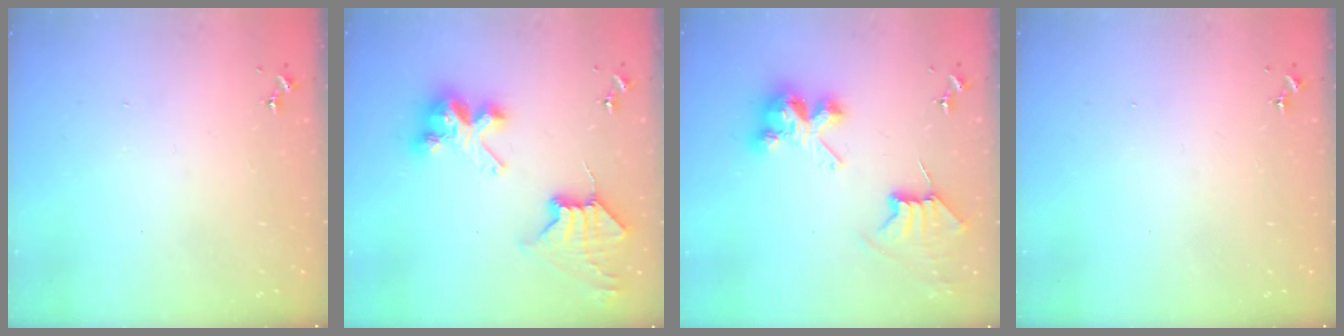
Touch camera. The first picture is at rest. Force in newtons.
{"total": 11.2, "press": 11.2, "slide": 1.3}
{"total": 8.9, "press": 8.8, "slide": 0.7}
{"total": 0.0}